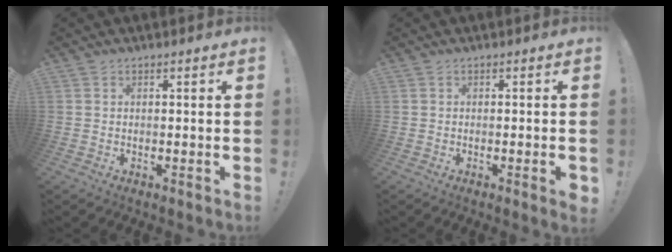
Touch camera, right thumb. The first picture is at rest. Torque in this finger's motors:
{"motor_torque": [0.46, 0.56, 0.24, -0.20, 0.10]}